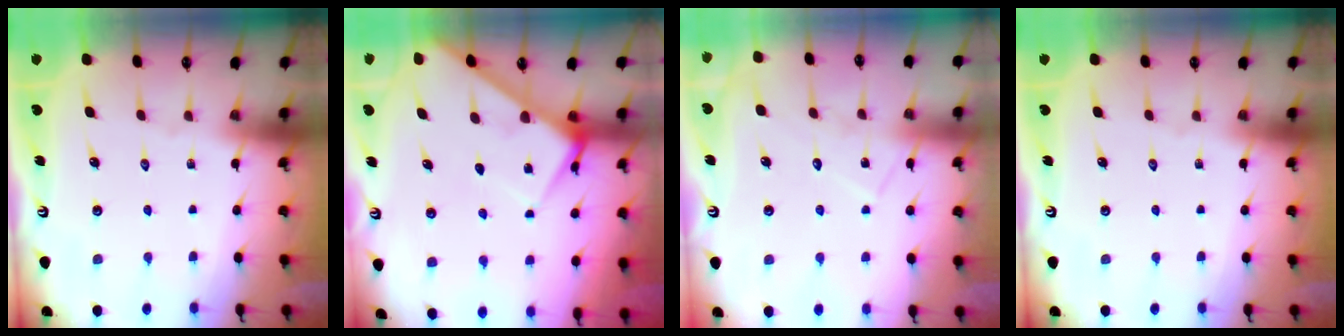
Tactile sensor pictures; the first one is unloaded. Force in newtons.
{"total": 5.3, "press": 5.2, "slide": 0.6}
{"total": 8.4, "press": 8.4, "slide": 0.7}
{"total": 0.0}